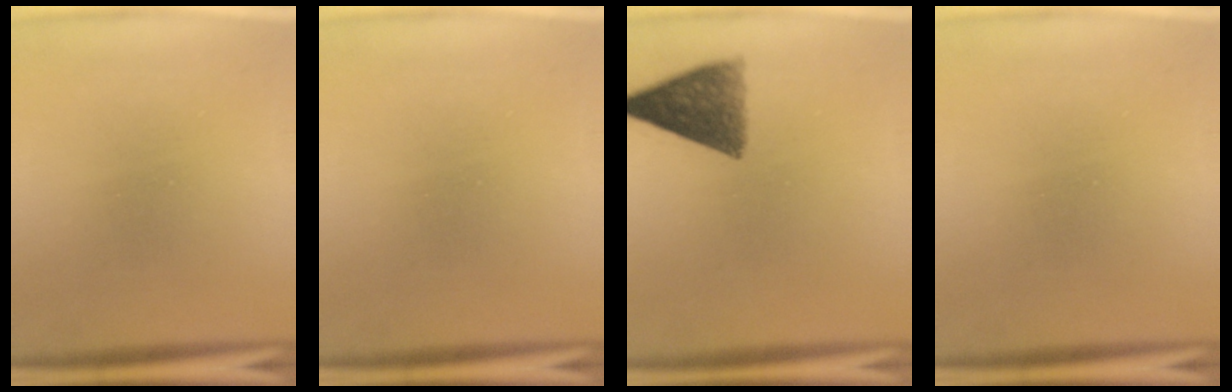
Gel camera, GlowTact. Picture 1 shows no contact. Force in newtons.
{"total": 0.0}
{"total": 9.0}
{"total": 0.0}